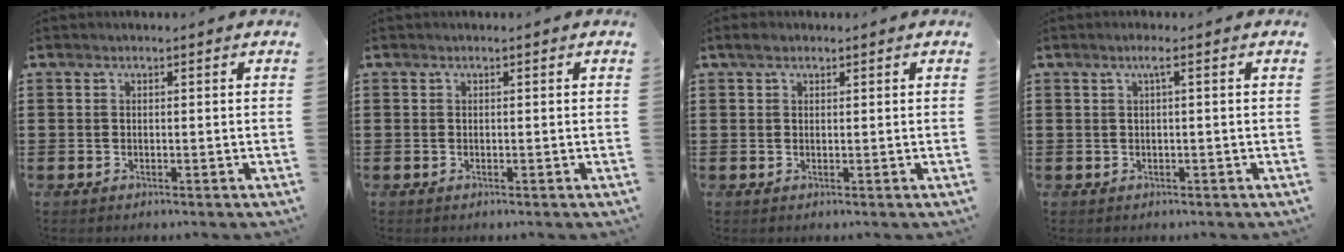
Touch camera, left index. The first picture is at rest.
{"total": 0.0}
{"total": 1.4, "force": [0.9, 0.8, 0.7], "torque": [-0.017, 0.005, 0.015]}
{"total": 1.7, "force": [0.4, 0.0, 1.6], "torque": [-0.032, 0.002, 0.005]}